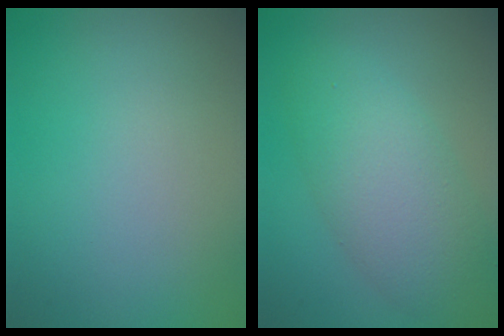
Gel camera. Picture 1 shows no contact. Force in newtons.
{"total": 6.0, "press": 6.0, "slide": 0.3}